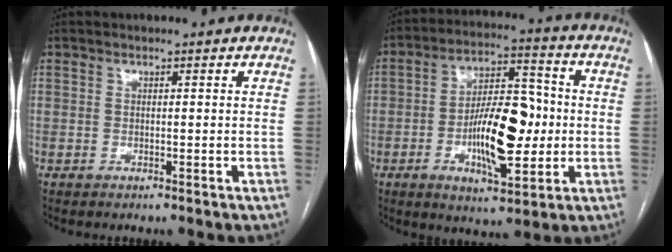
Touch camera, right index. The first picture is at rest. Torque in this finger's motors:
{"motor_torque": [1.73, 0.16, 0.32, 0.16]}